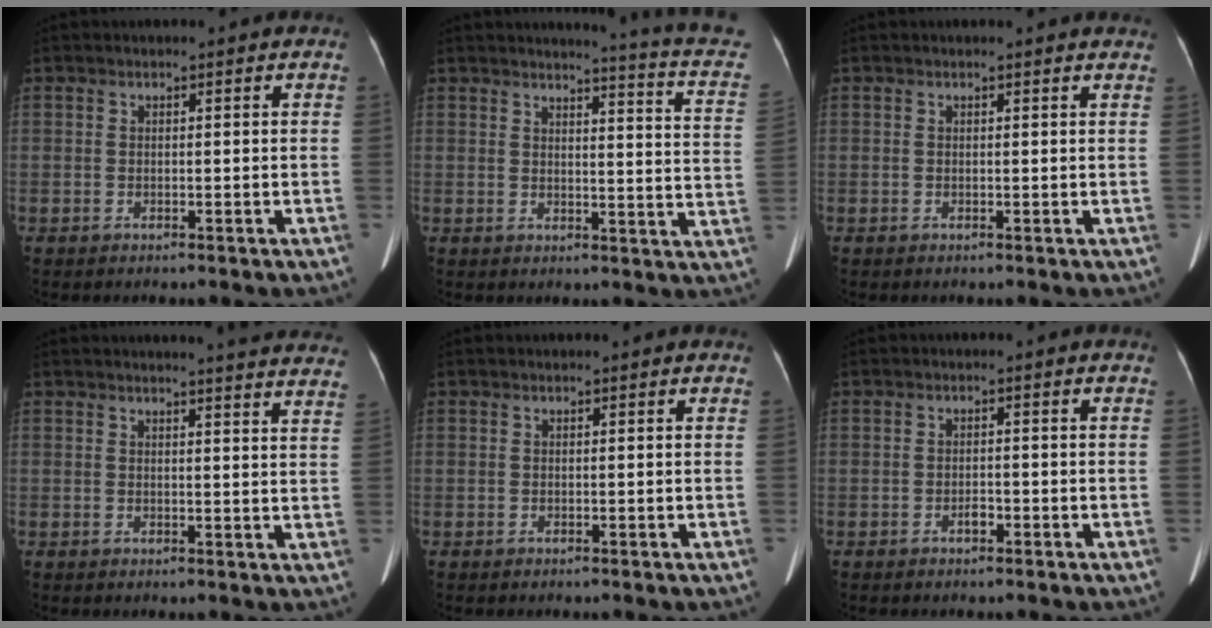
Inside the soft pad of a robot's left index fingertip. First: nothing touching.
{"total": 11.4, "force": [10.1, -0.5, 5.3], "torque": [-0.065, -0.073, 0.085]}
{"total": 2.7, "force": [2.6, 0.4, 0.6], "torque": [-0.012, 0.002, 0.013]}
{"total": 14.4, "force": [13.8, 0.5, 4.0], "torque": [-0.034, -0.057, 0.133]}
{"total": 0.0}
{"total": 1.3, "force": [-0.8, 0.6, 0.8], "torque": [-0.012, 0.002, -0.010]}